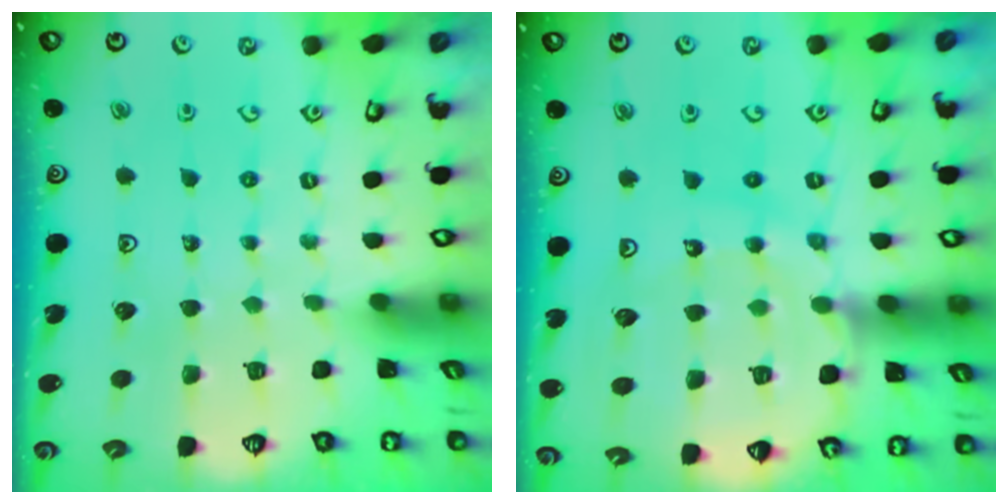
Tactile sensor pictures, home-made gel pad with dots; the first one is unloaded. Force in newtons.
{"total": 14.4, "press": 14.3, "slide": 1.7}